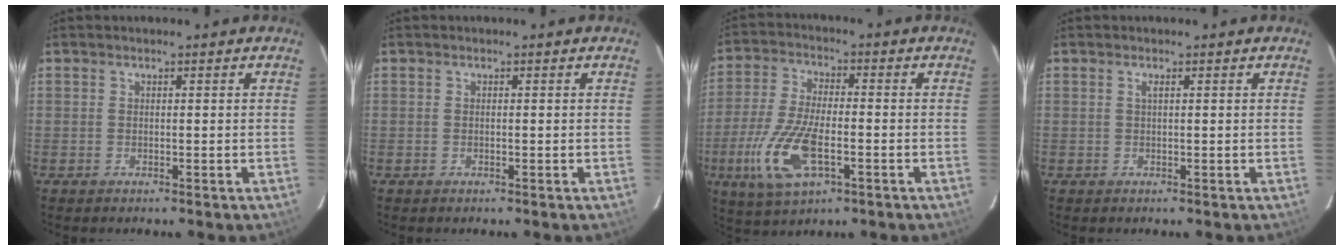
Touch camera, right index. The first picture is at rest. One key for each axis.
{"total": 0.0}
{"total": 13.7, "fx": -4.8, "fy": 5.6, "fz": 11.5, "tx": -0.253, "ty": -0.015, "tz": -0.089}
{"total": 0.7, "fx": 0.3, "fy": -0.1, "fz": 0.6, "tx": -0.012, "ty": 0.002, "tz": 0.004}